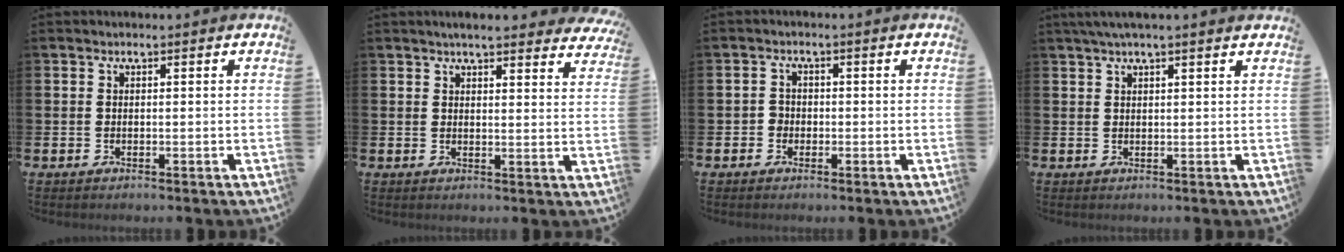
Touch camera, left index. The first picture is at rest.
{"total": 4.2, "force": [4.1, 0.4, 1.2], "torque": [-0.020, -0.020, 0.071]}
{"total": 1.6, "force": [-0.7, 1.5, 0.2], "torque": [-0.002, 0.003, -0.018]}
{"total": 2.5, "force": [2.1, 0.0, 1.4], "torque": [-0.027, 0.000, 0.037]}